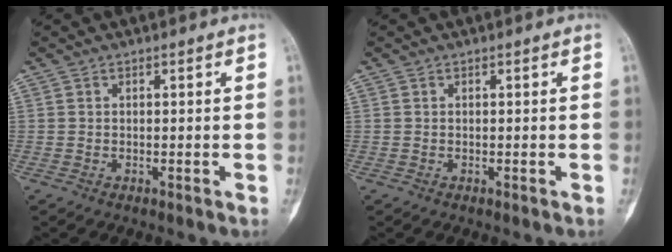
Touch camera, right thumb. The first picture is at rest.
{"total": 0.0}